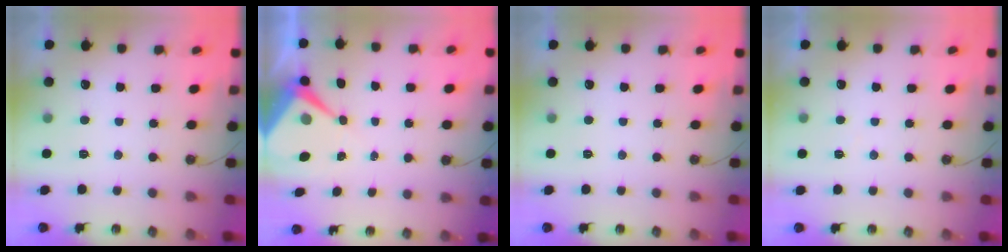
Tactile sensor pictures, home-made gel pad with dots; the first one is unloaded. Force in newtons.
{"total": 6.9, "press": 6.9, "slide": 0.7}
{"total": 0.0}
{"total": 3.1, "press": 3.1, "slide": 0.6}